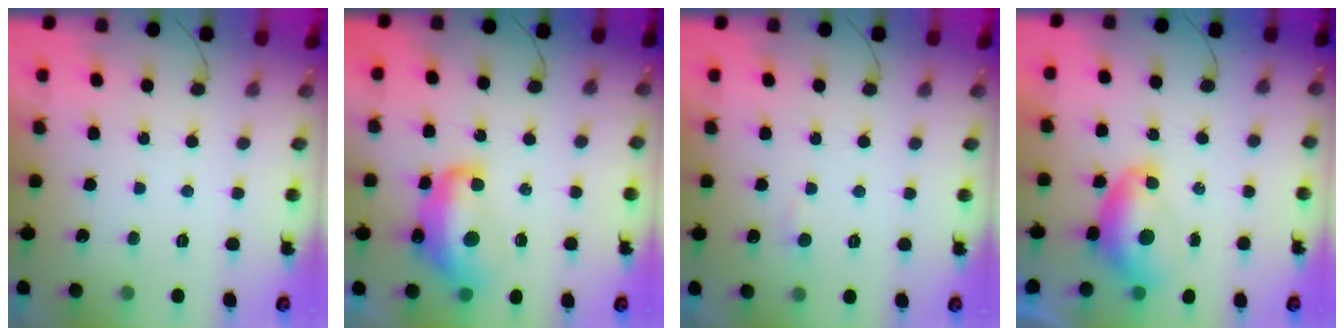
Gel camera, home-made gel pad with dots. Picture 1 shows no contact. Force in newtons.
{"total": 13.1, "press": 13.1, "slide": 1.3}
{"total": 3.7, "press": 3.7, "slide": 0.4}
{"total": 7.9, "press": 7.8, "slide": 0.8}